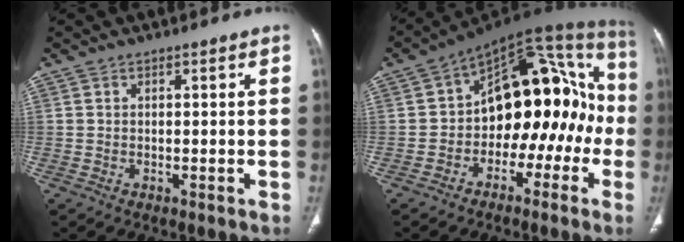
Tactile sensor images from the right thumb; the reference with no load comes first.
{"total": 21.5, "force": [-3.1, 13.1, 16.8], "torque": [-0.187, 0.077, -0.052]}